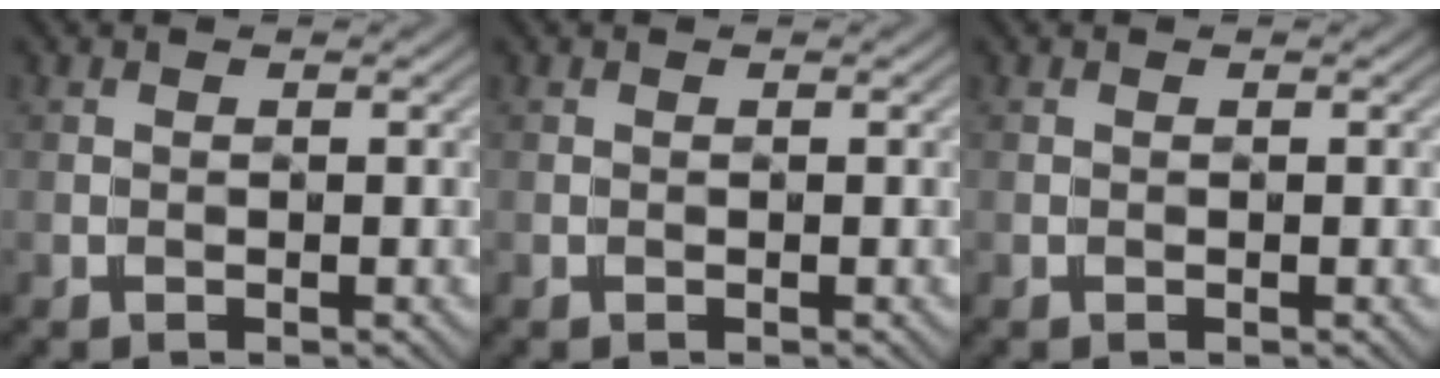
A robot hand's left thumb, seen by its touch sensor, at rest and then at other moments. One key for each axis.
{"total": 0.0}
{"total": 0.0}